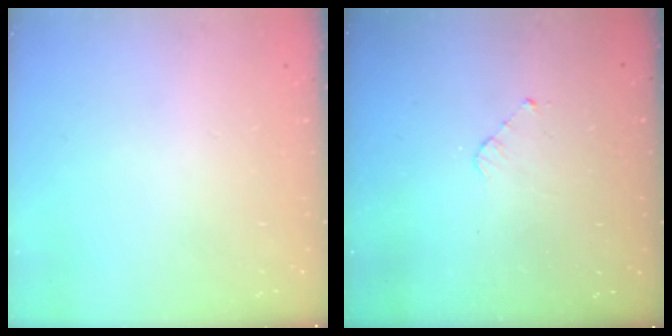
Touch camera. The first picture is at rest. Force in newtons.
{"total": 3.0, "press": 2.9, "slide": 0.2}